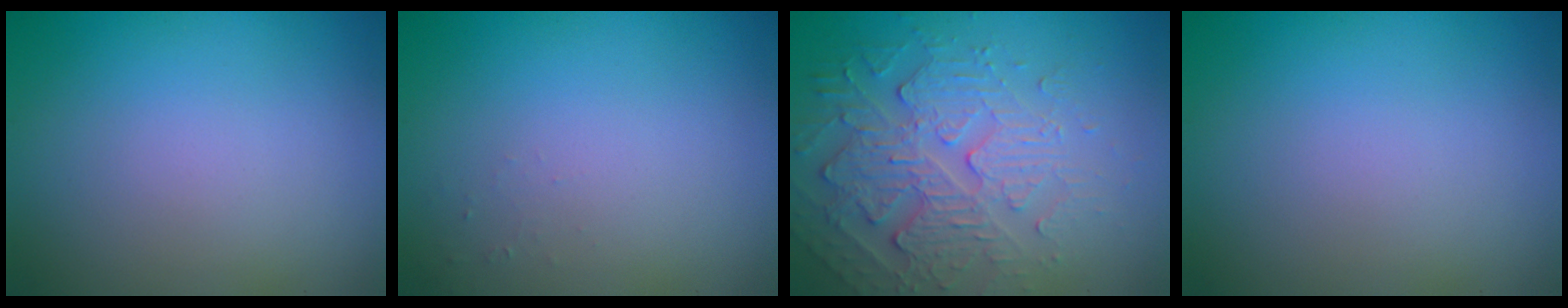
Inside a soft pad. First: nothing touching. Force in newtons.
{"total": 0.5, "press": 0.5, "slide": 0.1}
{"total": 4.8, "press": 4.2, "slide": 2.4}
{"total": 0.0}